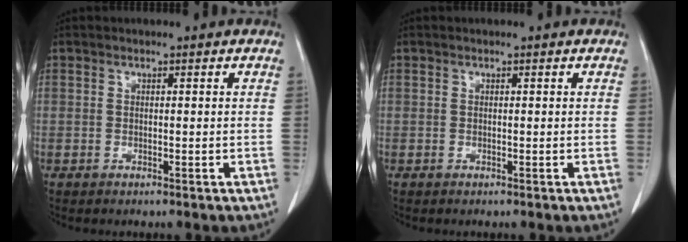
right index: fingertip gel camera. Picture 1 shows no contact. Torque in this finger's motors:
{"motor_torque": [0.00, 0.00, 0.00, 0.00]}